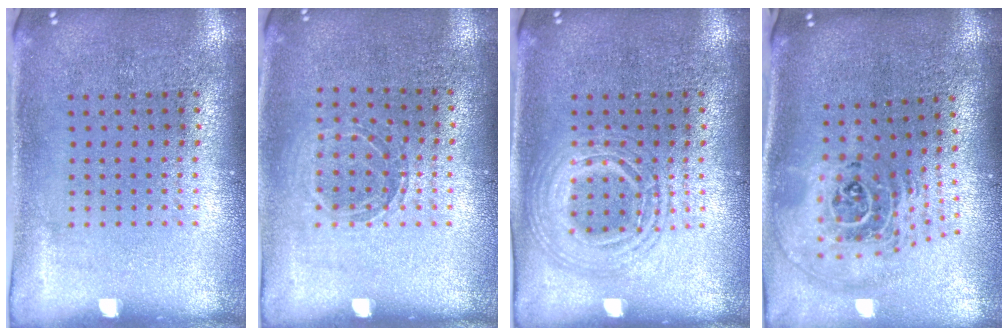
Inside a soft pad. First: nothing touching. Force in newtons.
{"total": 1.0, "press": 1.0, "slide": 0.2}
{"total": 2.8, "press": 2.7, "slide": 0.2}
{"total": 2.6, "press": 1.8, "slide": 1.9}